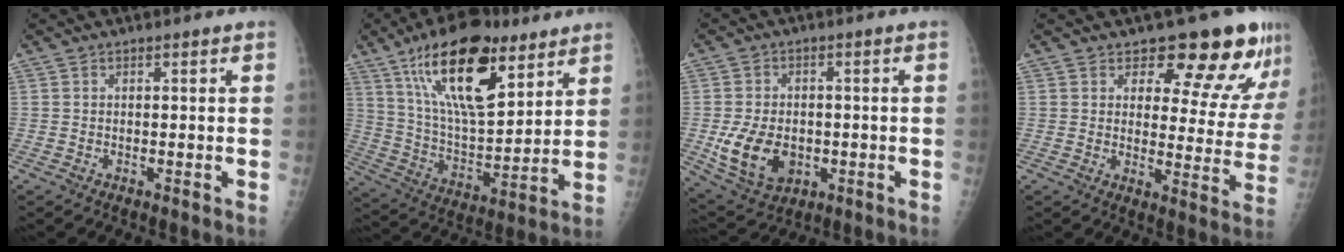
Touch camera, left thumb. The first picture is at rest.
{"total": 23.0, "force": [12.6, 9.7, 16.6], "torque": [-0.259, -0.048, 0.225]}
{"total": 11.1, "force": [-1.9, 8.0, 7.4], "torque": [-0.118, -0.003, -0.018]}
{"total": 14.1, "force": [11.1, 5.7, 6.5], "torque": [-0.025, -0.078, 0.124]}